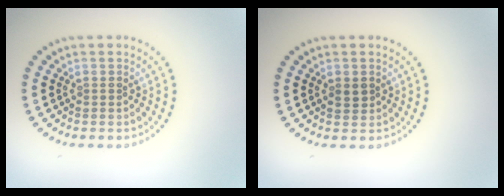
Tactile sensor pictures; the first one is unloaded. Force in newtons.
{"total": 1.2, "press": 1.2, "slide": 0.2}